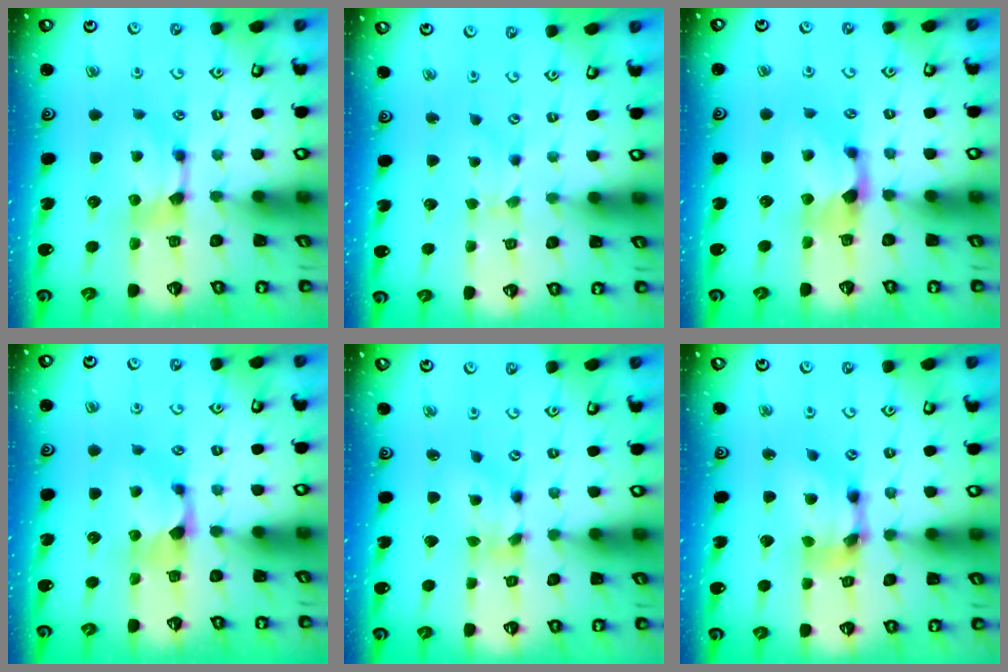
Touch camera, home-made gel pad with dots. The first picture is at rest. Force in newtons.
{"total": 0.6, "press": 0.4, "slide": 0.4}
{"total": 1.3, "press": 0.4, "slide": 1.2}
{"total": 1.2, "press": 0.7, "slide": 1.0}
{"total": 2.9, "press": 2.4, "slide": 1.6}
{"total": 6.6, "press": 6.2, "slide": 2.4}